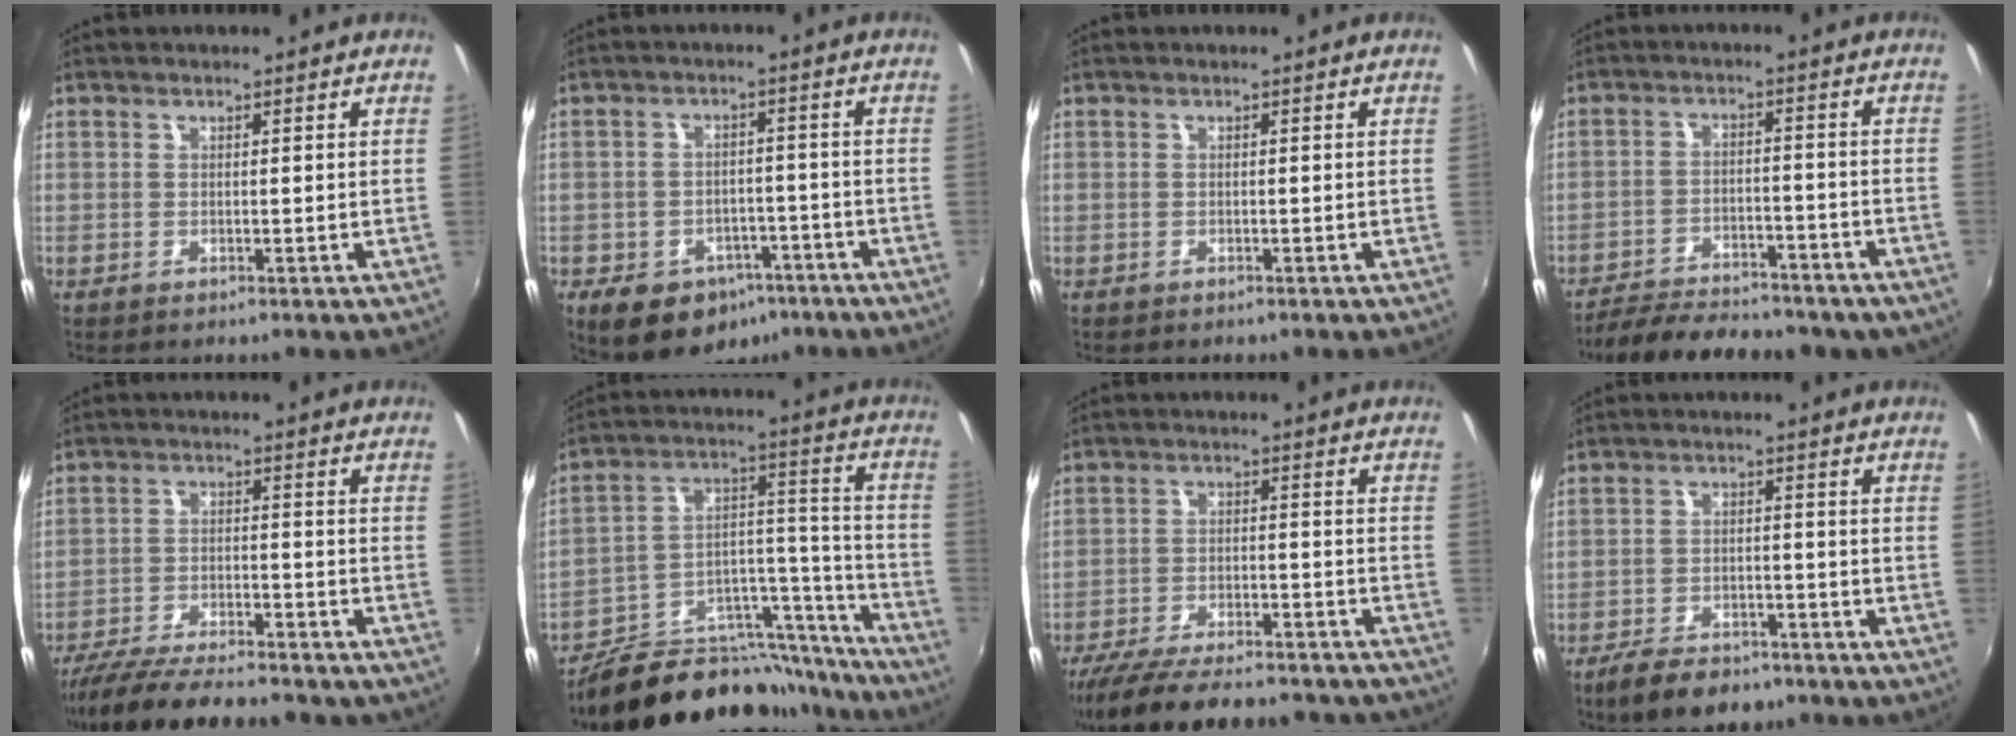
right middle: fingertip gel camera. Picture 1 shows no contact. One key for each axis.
{"total": 12.2, "fx": -7.1, "fy": 8.4, "fz": 5.3, "tx": -0.112, "ty": 0.011, "tz": -0.084}
{"total": 0.6, "fx": -0.4, "fy": 0.4, "fz": 0.0, "tx": -0.001, "ty": -0.003, "tz": -0.007}
{"total": 18.2, "fx": -14.9, "fy": 6.4, "fz": 8.2, "tx": -0.168, "ty": -0.017, "tz": -0.199}
{"total": 18.7, "fx": -16.0, "fy": 3.9, "fz": 8.9, "tx": -0.178, "ty": -0.039, "tz": -0.245}
{"total": 24.4, "fx": -21.0, "fy": 8.8, "fz": 8.7, "tx": -0.119, "ty": 0.053, "tz": -0.302}
{"total": 24.6, "fx": -21.2, "fy": 6.8, "fz": 10.5, "tx": -0.204, "ty": -0.019, "tz": -0.289}
{"total": 9.6, "fx": -7.4, "fy": 4.3, "fz": 4.4, "tx": -0.110, "ty": -0.006, "tz": -0.116}